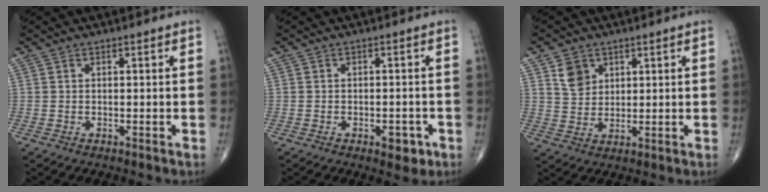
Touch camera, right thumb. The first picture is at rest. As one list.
[{"total": 3.8, "force": [-1.8, 2.0, 2.7], "torque": [-0.021, 0.007, -0.019]}, {"total": 5.2, "force": [2.5, 4.0, 2.1], "torque": [-0.019, -0.018, 0.051]}]